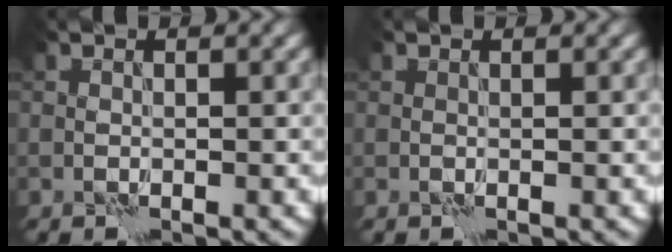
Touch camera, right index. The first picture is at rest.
{"total": 0.0}